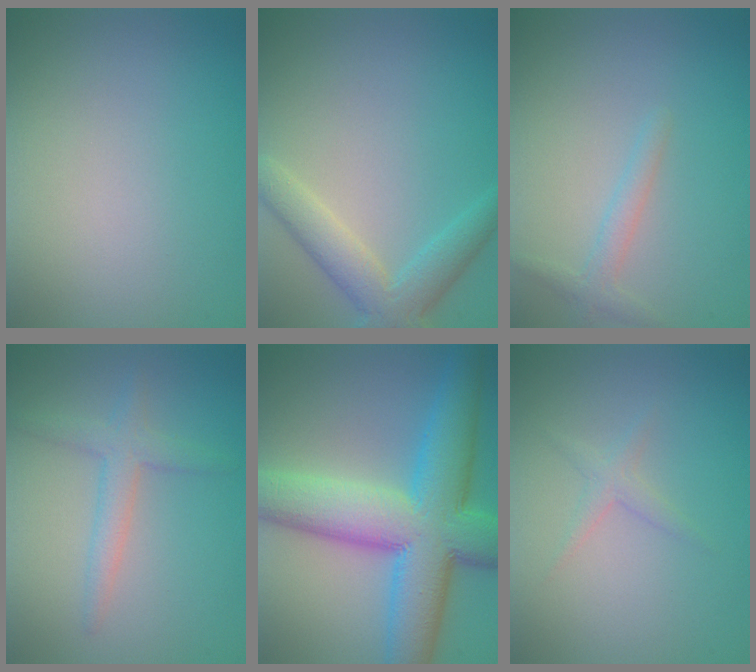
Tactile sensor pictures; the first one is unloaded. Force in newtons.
{"total": 4.3, "press": 4.3, "slide": 0.2}
{"total": 1.5, "press": 1.5, "slide": 0.1}
{"total": 2.5, "press": 2.5, "slide": 0.1}
{"total": 11.9, "press": 11.9, "slide": 0.2}
{"total": 1.2, "press": 1.2, "slide": 0.1}